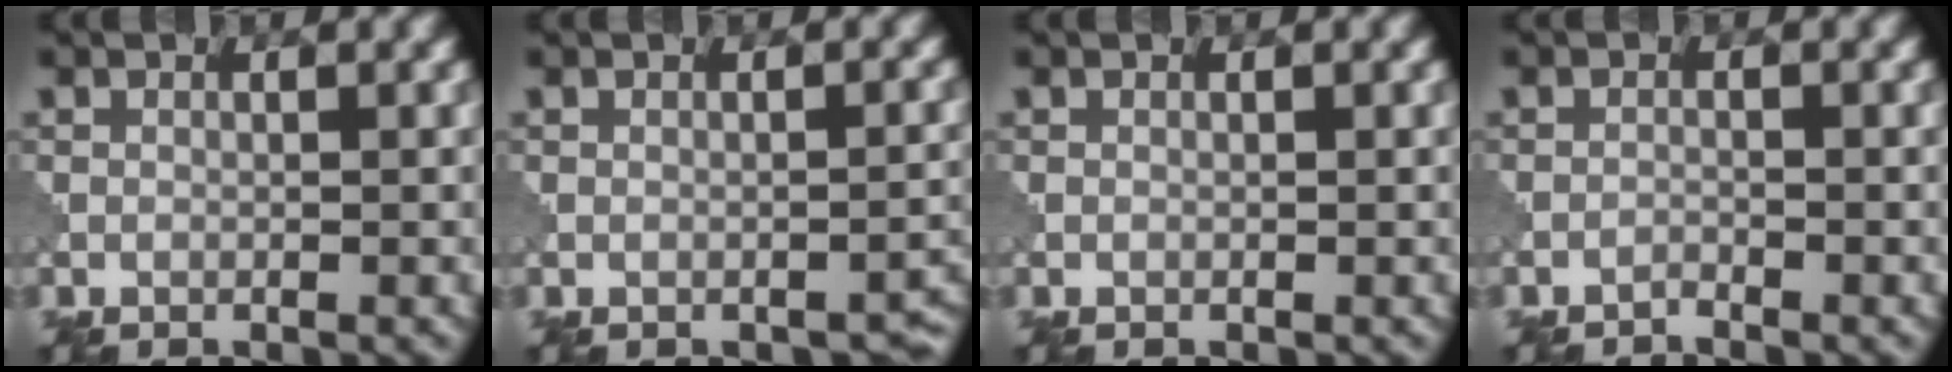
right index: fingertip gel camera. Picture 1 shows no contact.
{"total": 1.4, "force": [-1.1, 0.7, 0.6], "torque": [-0.005, -0.003, -0.010]}
{"total": 0.0}
{"total": 0.7, "force": [-0.7, 0.0, 0.1], "torque": [0.002, 0.003, -0.016]}